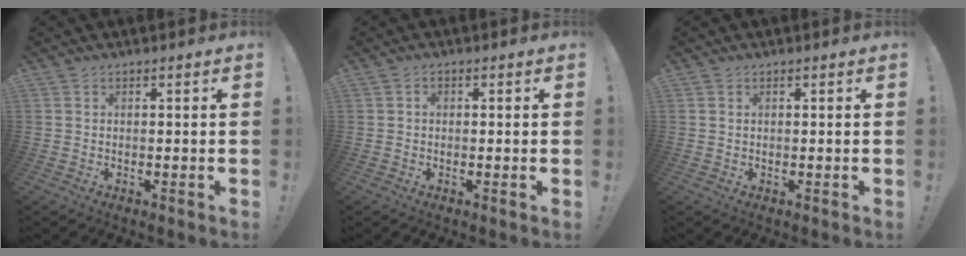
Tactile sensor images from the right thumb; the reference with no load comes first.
{"total": 0.9, "force": [-0.5, 0.5, 0.5], "torque": [-0.017, 0.008, -0.009]}
{"total": 0.6, "force": [0.4, 0.3, 0.4], "torque": [-0.014, 0.003, 0.009]}